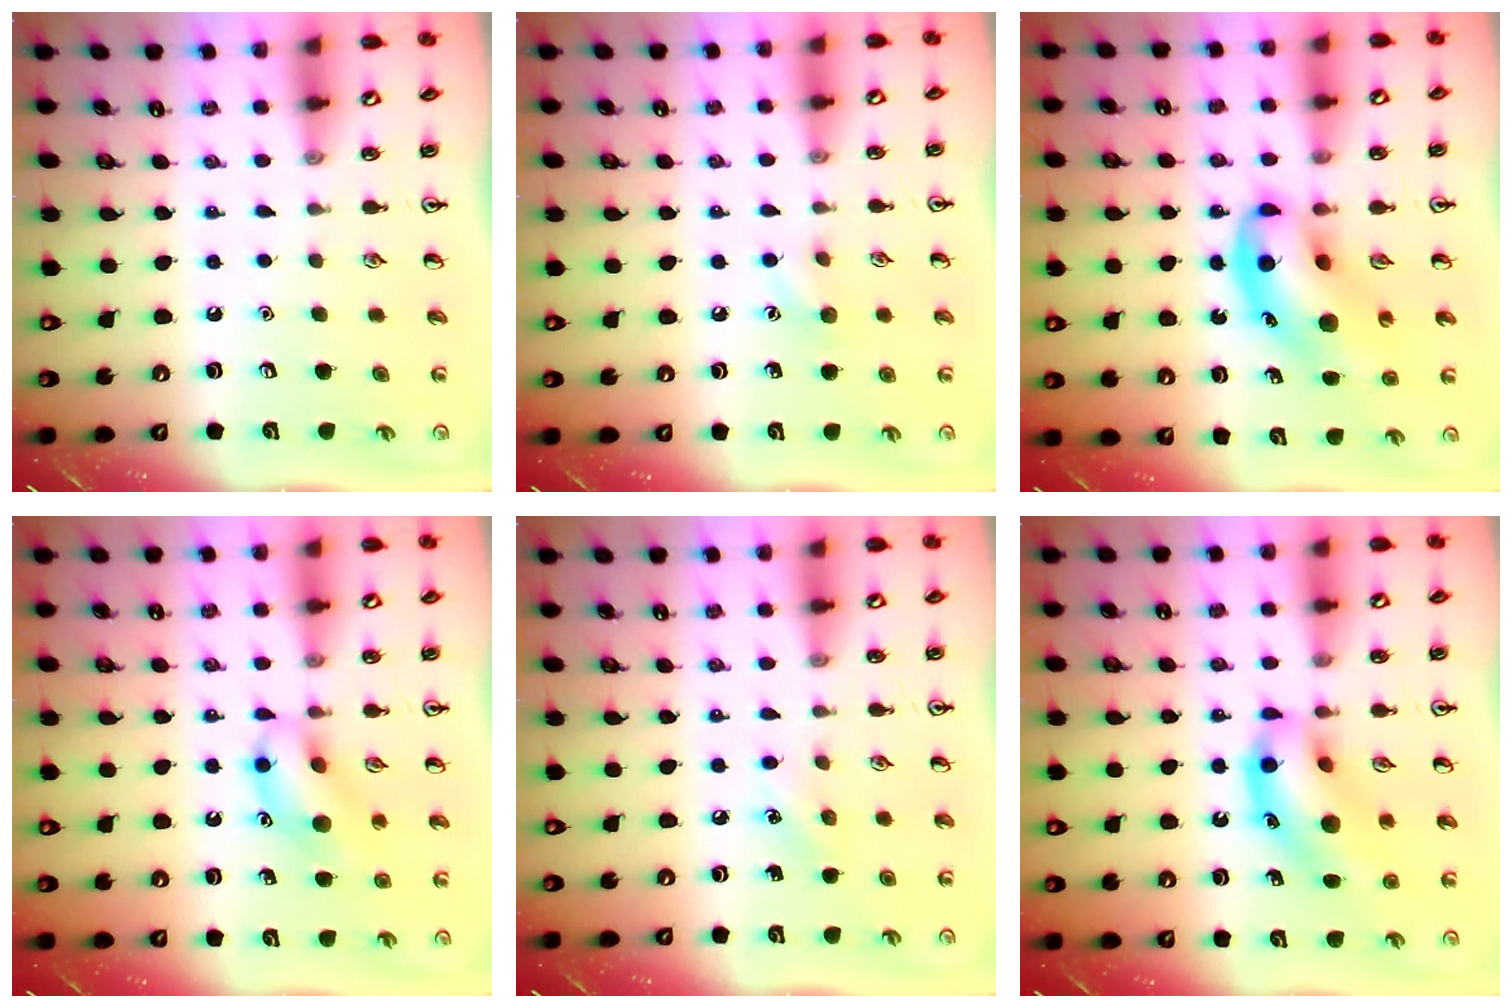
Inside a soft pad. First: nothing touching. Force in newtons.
{"total": 5.8, "press": 5.5, "slide": 1.9}
{"total": 12.6, "press": 12.1, "slide": 3.3}
{"total": 11.8, "press": 11.7, "slide": 1.4}
{"total": 4.8, "press": 4.6, "slide": 1.4}
{"total": 14.2, "press": 13.7, "slide": 3.9}